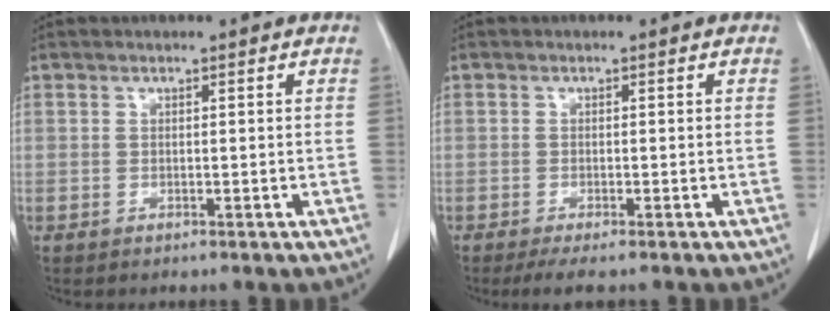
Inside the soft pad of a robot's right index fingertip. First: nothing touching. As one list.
[{"total": 2.8, "force": [-2.2, 0.2, 1.8], "torque": [-0.029, -0.008, -0.038]}]